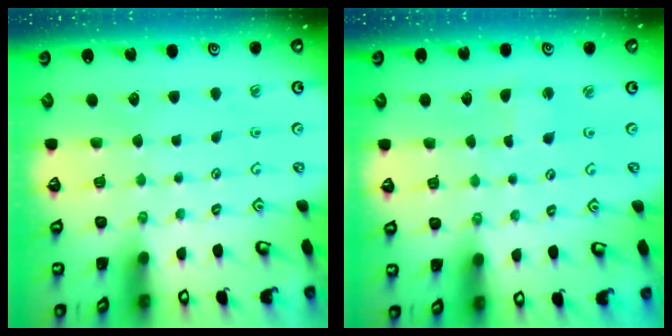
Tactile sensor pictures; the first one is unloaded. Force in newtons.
{"total": 1.8, "press": 1.8, "slide": 0.2}